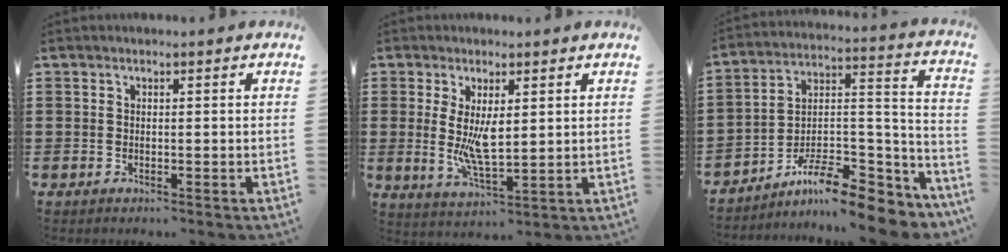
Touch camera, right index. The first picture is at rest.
{"total": 6.3, "force": [0.9, 2.3, 5.8], "torque": [-0.106, -0.010, 0.011]}
{"total": 9.7, "force": [-8.1, 2.5, 4.7], "torque": [-0.073, 0.016, -0.156]}